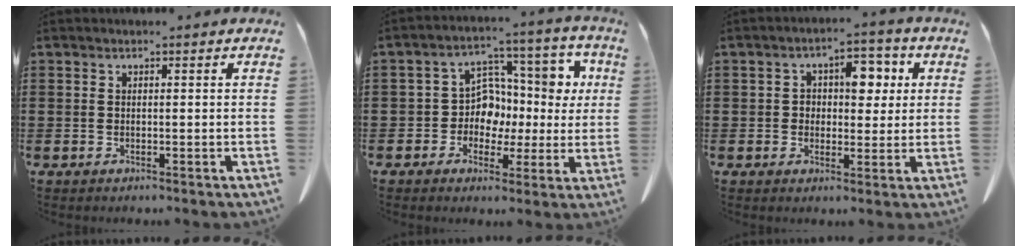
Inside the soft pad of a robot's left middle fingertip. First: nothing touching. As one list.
[{"total": 7.8, "force": [0.9, 6.7, 3.9], "torque": [-0.095, -0.005, 0.017]}, {"total": 5.3, "force": [1.5, 3.6, 3.6], "torque": [-0.068, 0.007, 0.019]}]